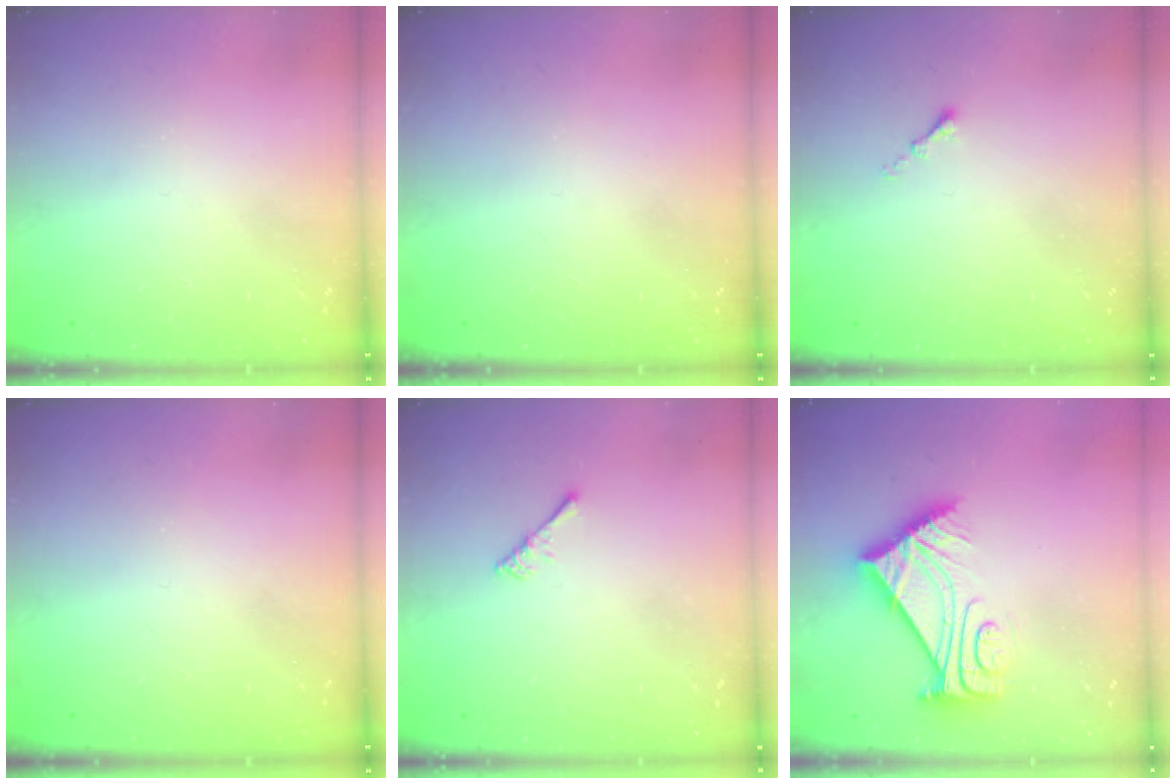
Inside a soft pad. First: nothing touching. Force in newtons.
{"total": 0.0}
{"total": 1.1, "press": 1.0, "slide": 0.5}
{"total": 0.0}
{"total": 2.5, "press": 2.5, "slide": 0.4}
{"total": 10.5, "press": 10.5, "slide": 0.8}